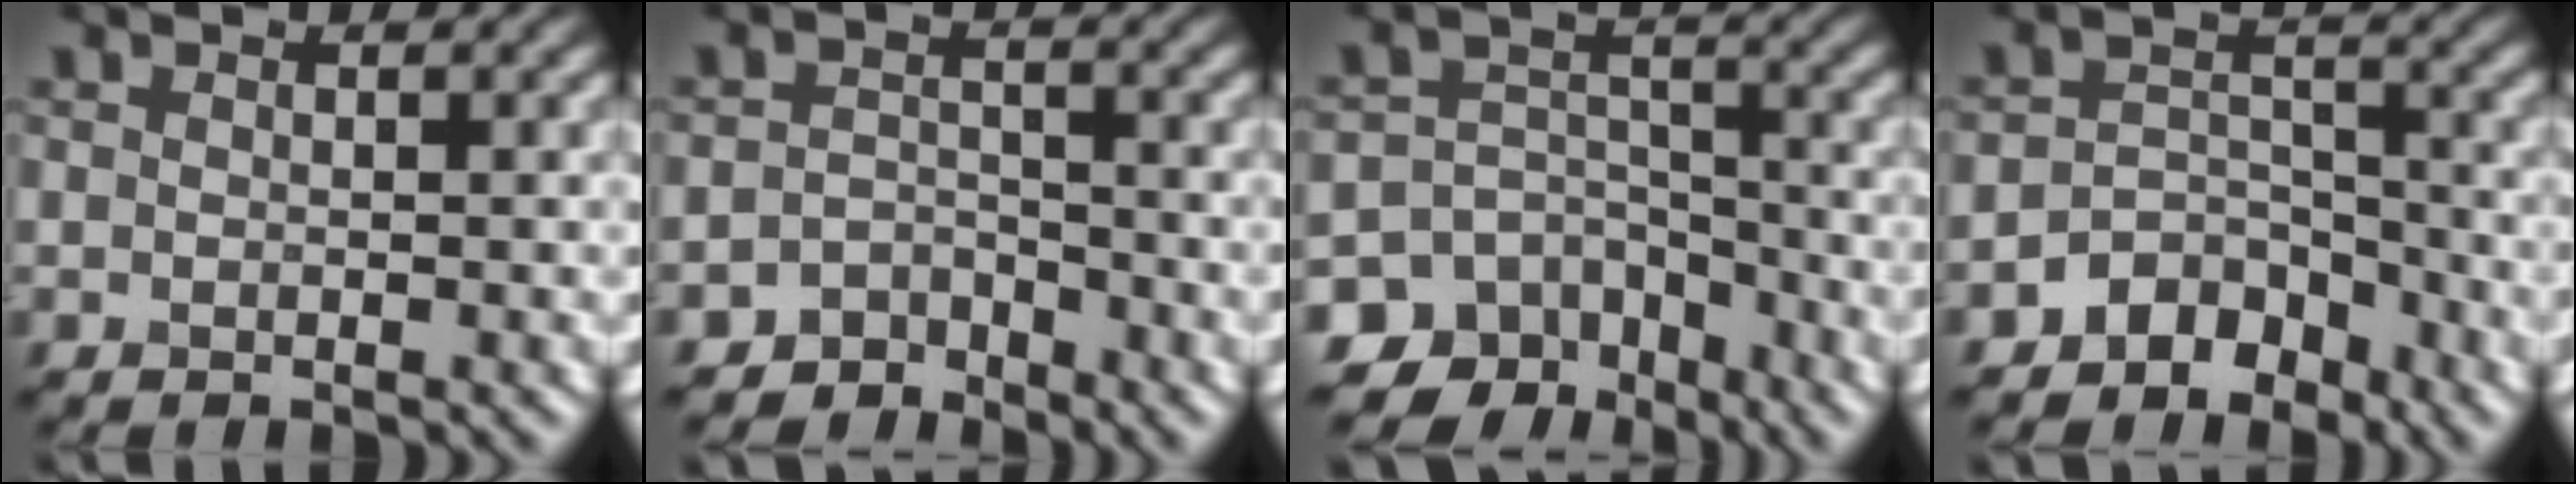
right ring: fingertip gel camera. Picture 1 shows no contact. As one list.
[{"total": 3.0, "force": [-2.8, 1.3, -0.1], "torque": [0.013, 0.005, -0.056]}, {"total": 9.4, "force": [-6.9, 6.2, 1.9], "torque": [-0.022, 0.004, -0.112]}, {"total": 4.1, "force": [-3.2, 2.4, 1.0], "torque": [-0.002, 0.004, -0.059]}]